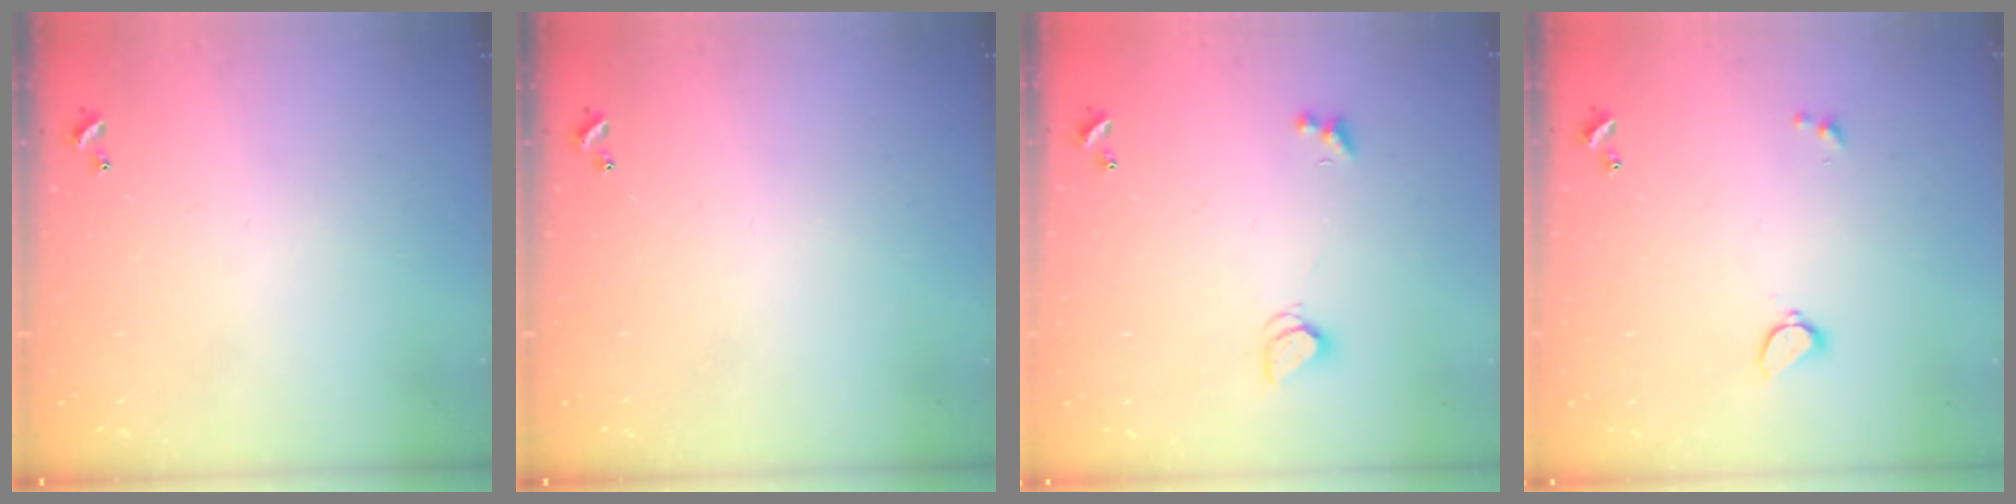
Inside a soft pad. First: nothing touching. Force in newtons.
{"total": 0.0}
{"total": 1.7, "press": 1.7, "slide": 0.4}
{"total": 1.7, "press": 1.6, "slide": 0.5}